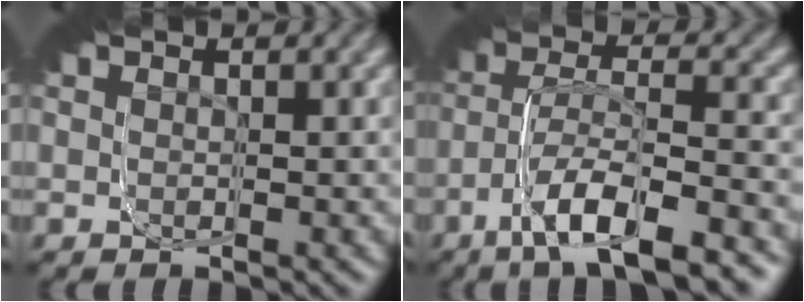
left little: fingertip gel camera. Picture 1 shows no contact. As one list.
[{"total": 4.5, "force": [-3.9, -1.9, 1.3], "torque": [-0.020, 0.018, -0.071]}]